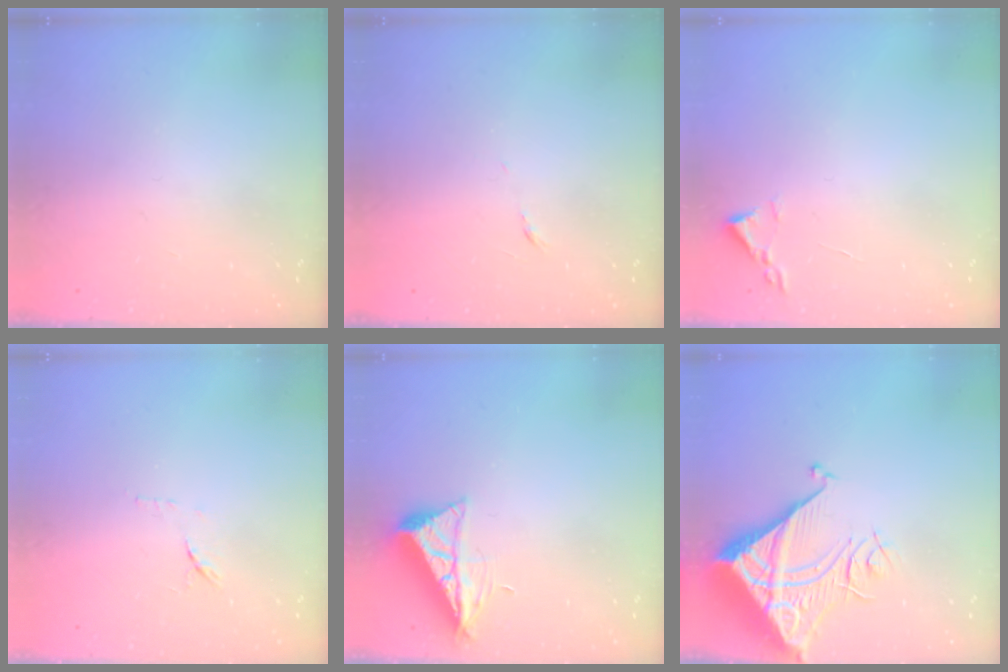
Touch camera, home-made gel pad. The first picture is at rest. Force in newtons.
{"total": 3.9, "press": 3.8, "slide": 0.9}
{"total": 1.8, "press": 1.7, "slide": 0.2}
{"total": 8.0, "press": 7.9, "slide": 0.9}
{"total": 7.7, "press": 7.6, "slide": 0.8}
{"total": 9.4, "press": 9.3, "slide": 1.0}